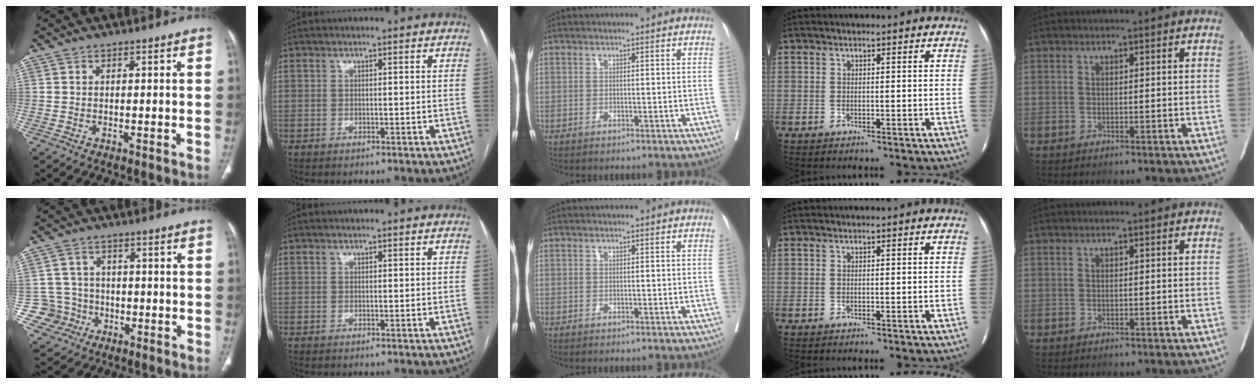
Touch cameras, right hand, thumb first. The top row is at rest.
{"thumb": {"total": 6.5, "force": [-2.0, 6.2, 0.0], "torque": [0.028, 0.017, -0.033]}}